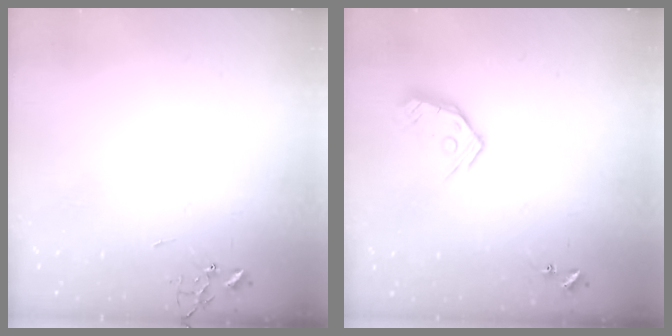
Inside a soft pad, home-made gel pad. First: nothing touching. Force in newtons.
{"total": 9.9, "press": 9.9, "slide": 0.8}